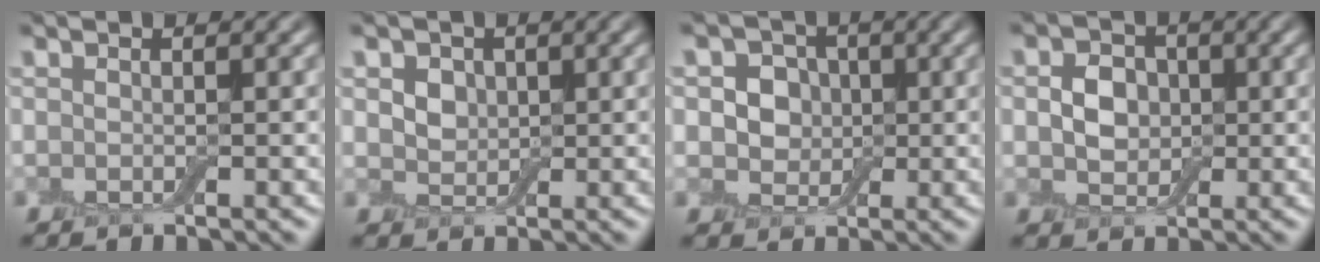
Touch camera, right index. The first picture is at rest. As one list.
[{"total": 3.2, "force": [1.4, 2.4, 1.6], "torque": [-0.041, 0.009, 0.021]}, {"total": 4.4, "force": [0.7, 3.8, 2.1], "torque": [-0.028, 0.008, -0.008]}, {"total": 3.1, "force": [0.1, 2.6, 1.7], "torque": [-0.029, 0.003, -0.003]}]